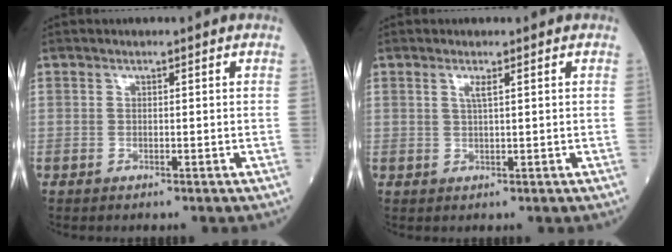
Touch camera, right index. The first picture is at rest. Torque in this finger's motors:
{"motor_torque": [-0.08, -0.15, -0.04, 0.01]}